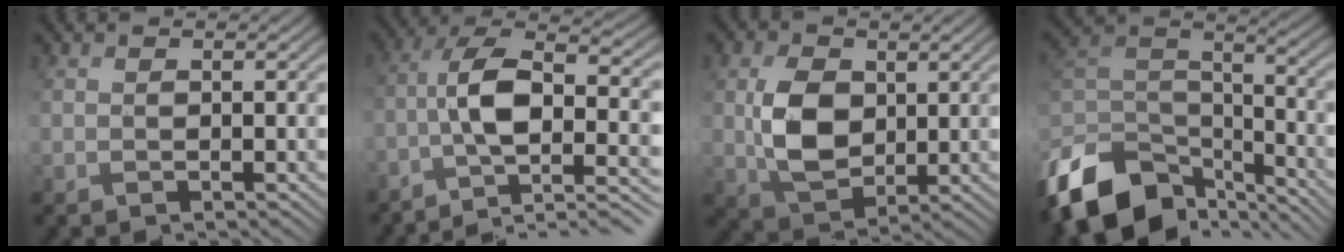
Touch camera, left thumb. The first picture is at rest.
{"total": 13.0, "force": [-4.6, 5.2, 11.0], "torque": [-0.199, 0.007, -0.075]}
{"total": 7.2, "force": [1.0, 4.9, 5.1], "torque": [-0.112, -0.003, 0.024]}
{"total": 16.1, "force": [-10.7, 8.4, 8.6], "torque": [-0.247, -0.018, -0.187]}